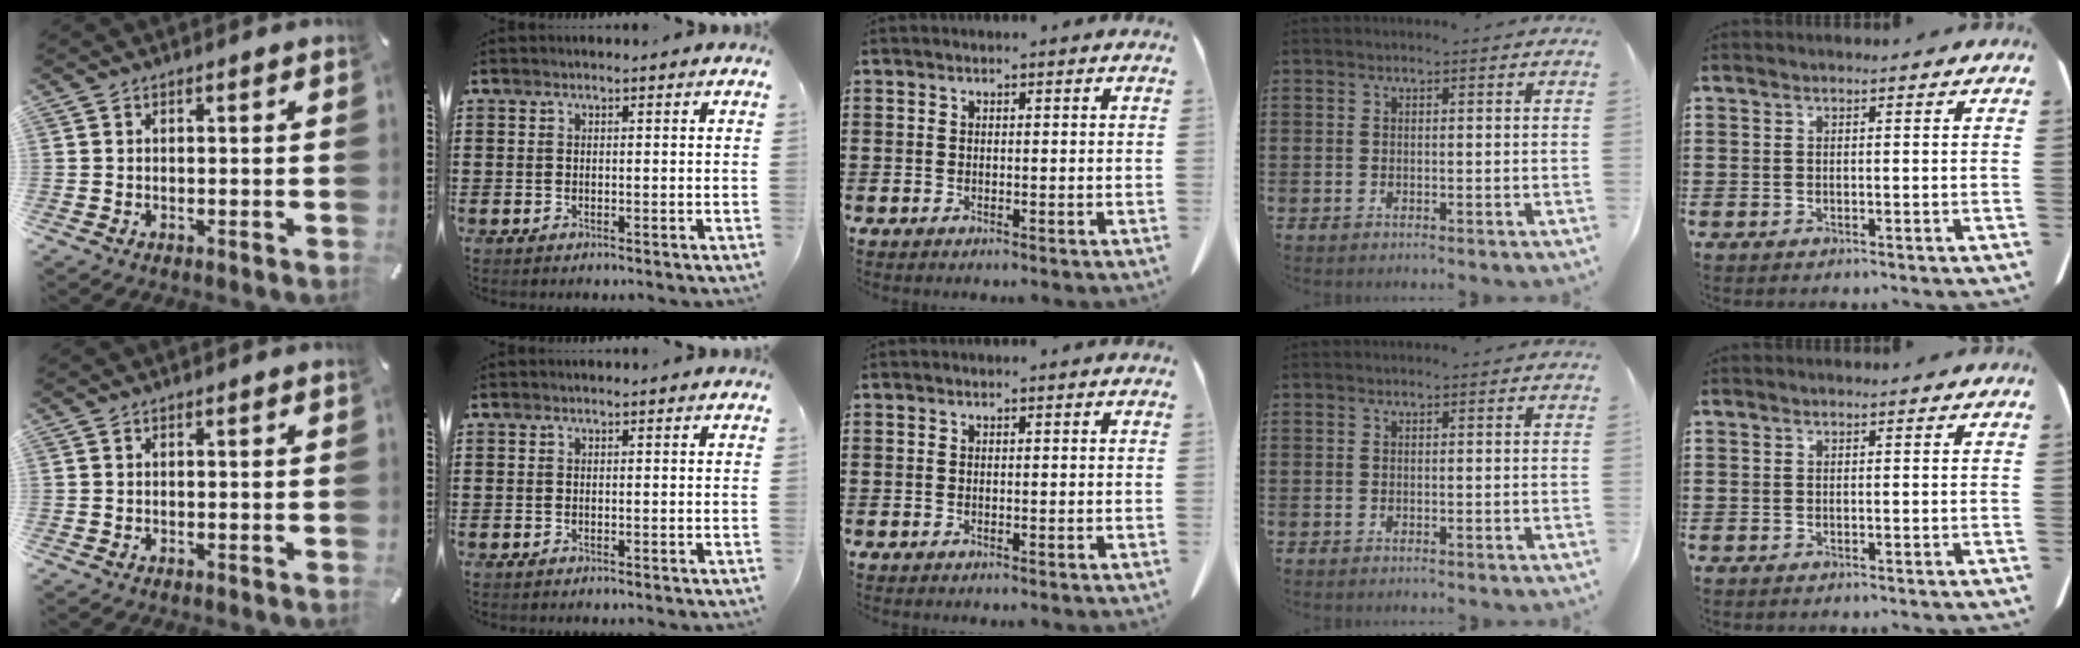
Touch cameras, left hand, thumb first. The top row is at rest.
{}